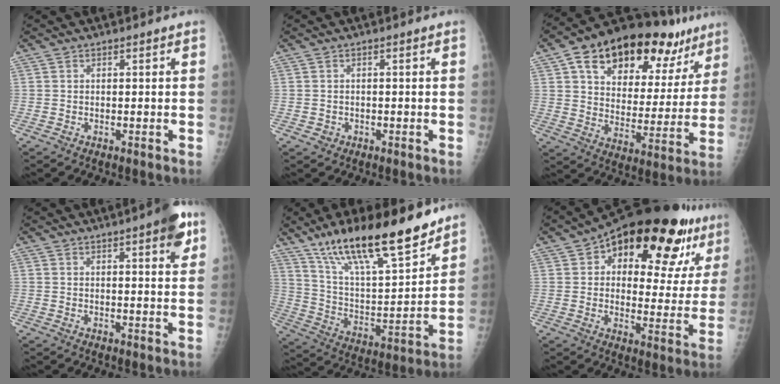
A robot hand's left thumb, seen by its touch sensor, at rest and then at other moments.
{"total": 1.2, "force": [-0.5, 1.1, 0.2], "torque": [0.002, 0.005, -0.006]}
{"total": 26.4, "force": [15.2, 14.1, 16.3], "torque": [-0.207, -0.008, 0.233]}
{"total": 6.5, "force": [3.4, 1.5, 5.3], "torque": [-0.058, -0.010, 0.038]}
{"total": 23.2, "force": [16.7, 5.9, 15.0], "torque": [-0.227, -0.072, 0.291]}
{"total": 24.9, "force": [13.9, 10.7, 17.7], "torque": [-0.203, -0.017, 0.196]}